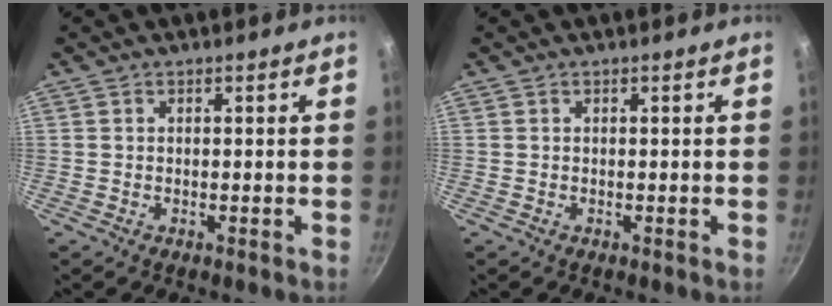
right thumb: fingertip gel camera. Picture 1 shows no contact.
{"total": 0.0}